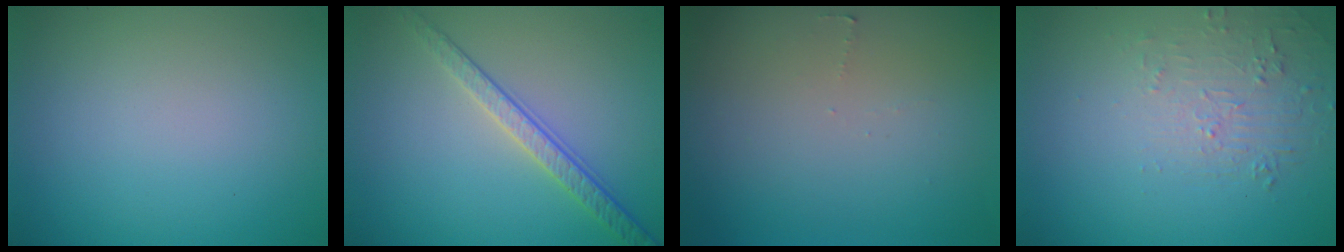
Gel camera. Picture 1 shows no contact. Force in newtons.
{"total": 2.8, "press": 2.4, "slide": 1.5}
{"total": 0.5, "press": 0.5, "slide": 0.1}
{"total": 1.9, "press": 0.8, "slide": 1.7}